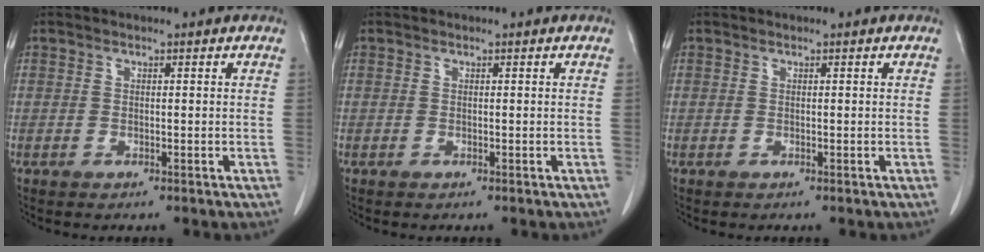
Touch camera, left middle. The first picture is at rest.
{"total": 0.0}
{"total": 0.0}